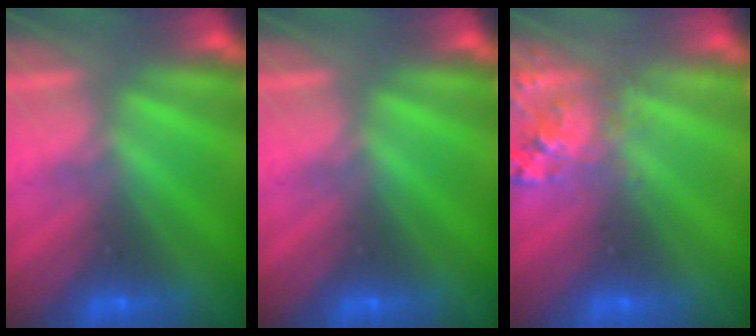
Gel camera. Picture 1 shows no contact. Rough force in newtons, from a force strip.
{"total": 0.0}
{"total": 2.6}